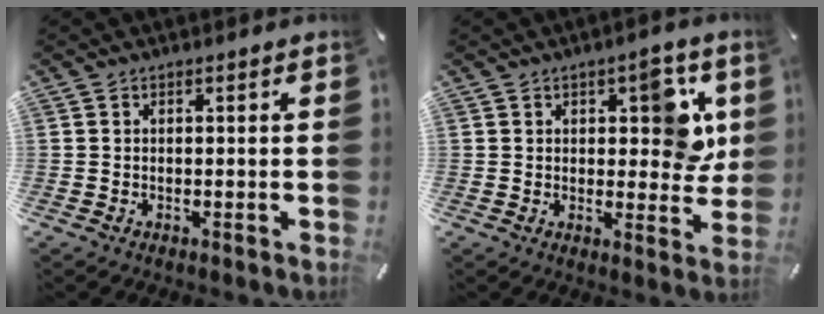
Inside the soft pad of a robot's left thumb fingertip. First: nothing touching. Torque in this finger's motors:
{"motor_torque": [1.53, 1.64, 0.55, -0.50, 0.17]}